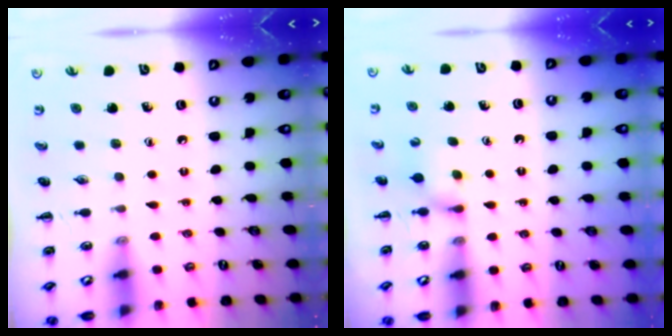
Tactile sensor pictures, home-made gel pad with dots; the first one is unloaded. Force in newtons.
{"total": 3.7, "press": 3.5, "slide": 1.2}